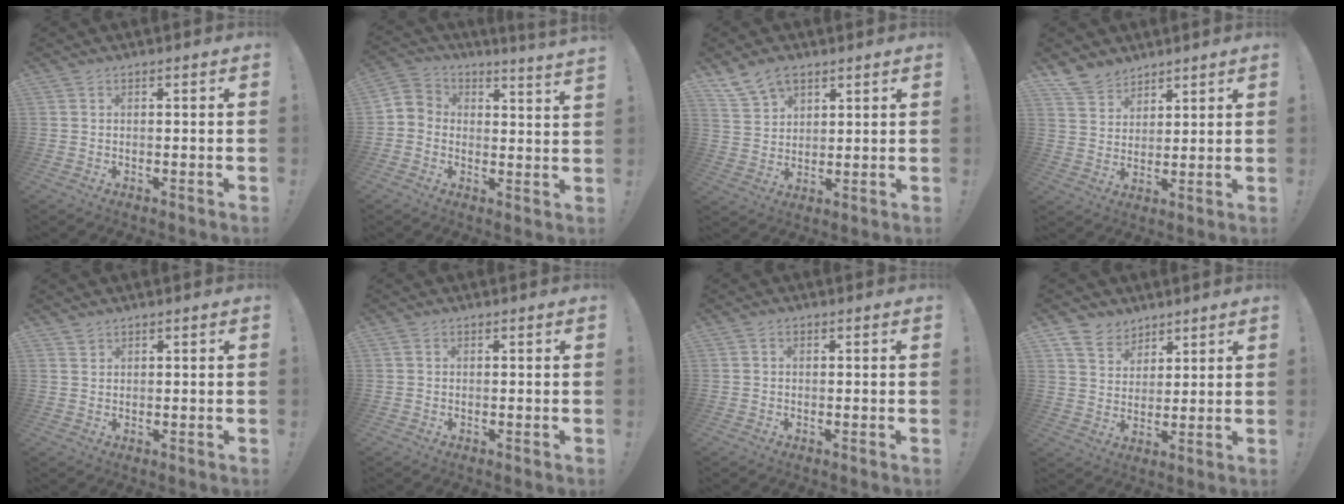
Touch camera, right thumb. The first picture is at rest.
{"total": 3.8, "force": [1.7, 2.7, 2.0], "torque": [-0.034, -0.017, 0.032]}
{"total": 8.7, "force": [6.1, 5.4, 3.0], "torque": [-0.054, -0.030, 0.122]}
{"total": 7.6, "force": [6.2, 4.3, 1.1], "torque": [-0.025, -0.044, 0.123]}
{"total": 1.3, "force": [1.1, 0.6, 0.3], "torque": [0.011, -0.010, 0.018]}
{"total": 0.0}
{"total": 0.9, "force": [0.0, 0.8, 0.4], "torque": [-0.010, 0.005, 0.001]}
{"total": 7.5, "force": [5.5, 5.0, 0.6], "torque": [-0.019, -0.039, 0.110]}